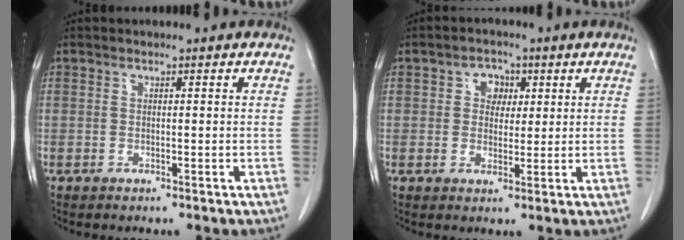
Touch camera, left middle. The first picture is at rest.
{"total": 3.6, "force": [1.2, 2.8, 2.0], "torque": [-0.029, 0.008, 0.020]}